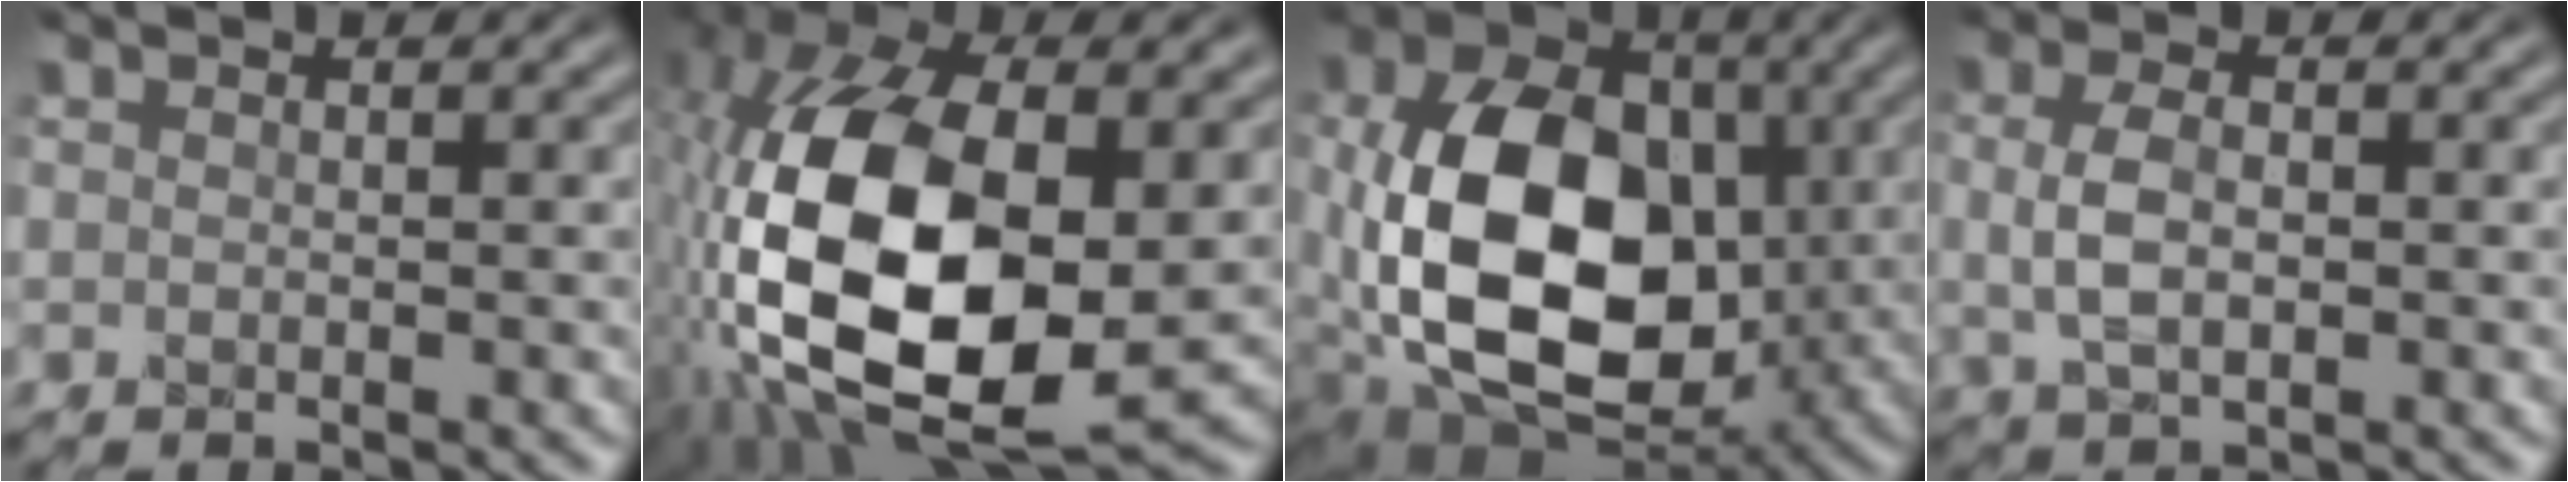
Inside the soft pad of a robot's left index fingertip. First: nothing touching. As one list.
[{"total": 16.9, "force": [-2.5, 8.4, 14.5], "torque": [-0.305, -0.005, -0.052]}, {"total": 14.8, "force": [-1.2, 10.0, 10.8], "torque": [-0.217, -0.024, -0.022]}, {"total": 3.3, "force": [-0.4, 1.7, 2.8], "torque": [-0.063, 0.002, -0.009]}]